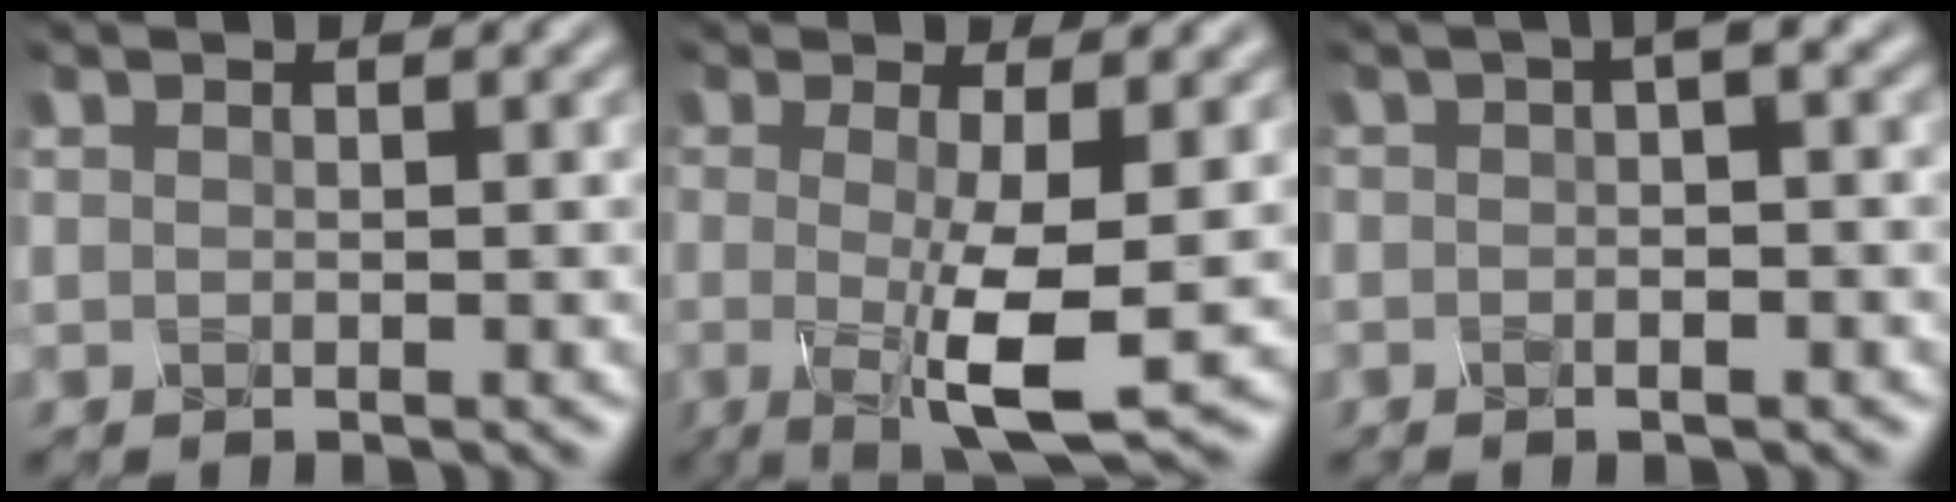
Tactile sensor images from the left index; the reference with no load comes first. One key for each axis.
{"total": 6.6, "fx": -1.3, "fy": 1.3, "fz": 6.3, "tx": -0.093, "ty": -0.012, "tz": -0.024}
{"total": 2.7, "fx": -0.3, "fy": 0.5, "fz": 2.7, "tx": -0.039, "ty": 0.007, "tz": -0.008}